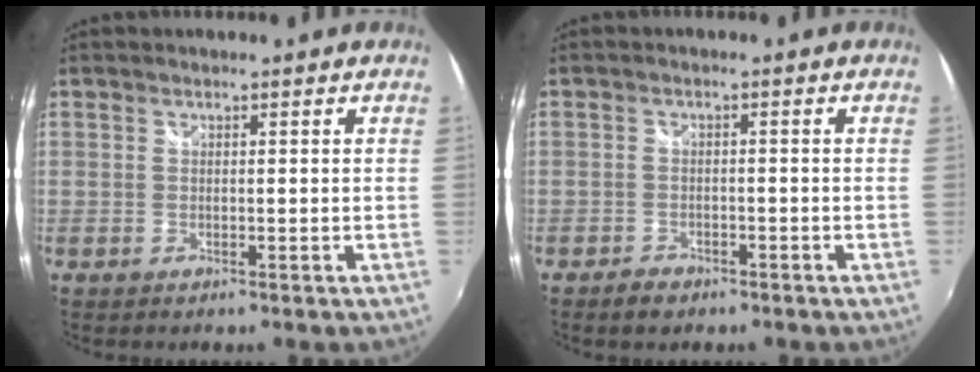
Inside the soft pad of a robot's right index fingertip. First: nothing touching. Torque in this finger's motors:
{"motor_torque": [0.23, -0.20, 0.10, 0.02]}